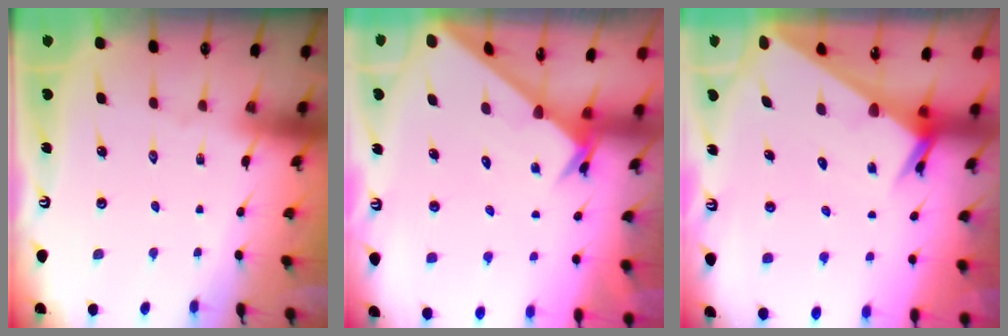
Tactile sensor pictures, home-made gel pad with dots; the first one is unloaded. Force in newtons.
{"total": 2.7, "press": 2.6, "slide": 0.2}
{"total": 2.4, "press": 2.4, "slide": 0.0}